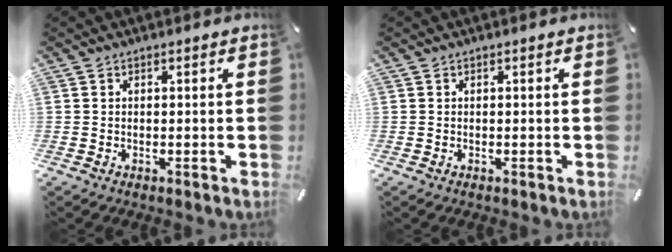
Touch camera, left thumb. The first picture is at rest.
{"total": 0.0}